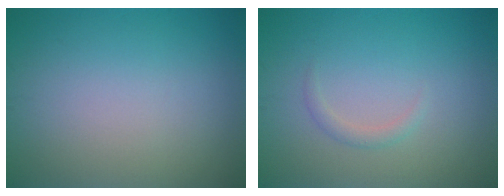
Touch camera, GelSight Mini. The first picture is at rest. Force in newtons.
{"total": 1.0, "press": 1.0, "slide": 0.0}